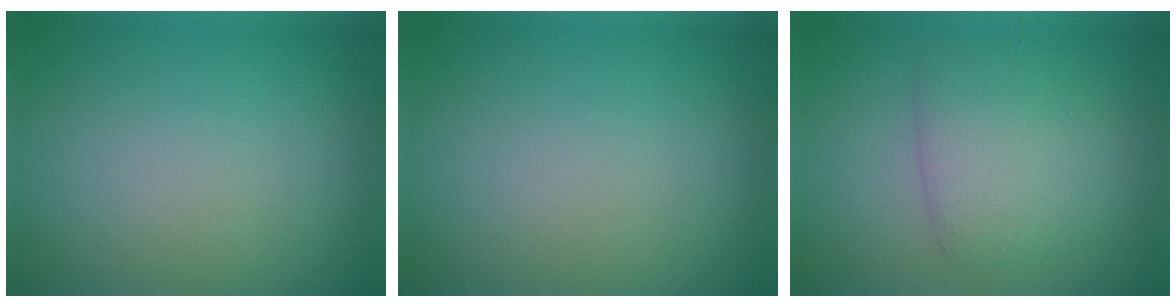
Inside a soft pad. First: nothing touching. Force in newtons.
{"total": 0.0}
{"total": 3.9, "press": 3.8, "slide": 0.2}